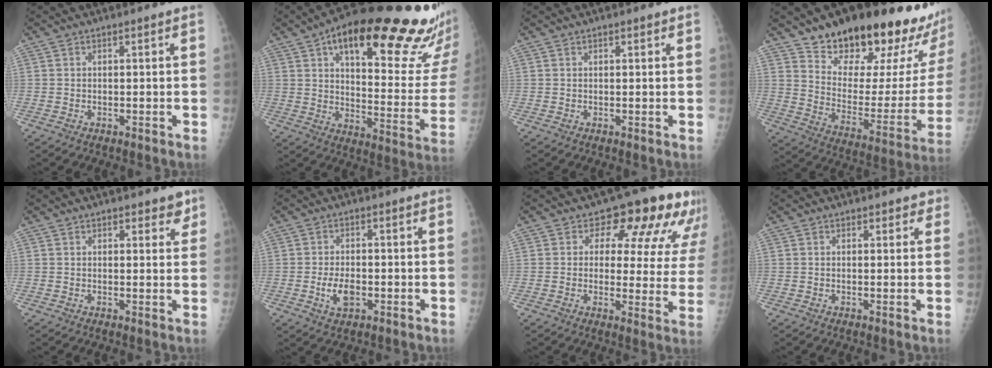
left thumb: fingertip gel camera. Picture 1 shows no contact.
{"total": 30.3, "force": [18.2, 8.7, 22.6], "torque": [-0.282, -0.047, 0.253]}
{"total": 0.7, "force": [0.5, 0.3, 0.3], "torque": [-0.001, -0.002, 0.004]}
{"total": 27.9, "force": [21.6, 9.3, 14.9], "torque": [-0.185, -0.121, 0.303]}
{"total": 3.3, "force": [2.4, 1.8, 1.5], "torque": [0.009, -0.011, 0.029]}
{"total": 4.8, "force": [-1.3, 2.7, 3.7], "torque": [-0.066, 0.002, -0.020]}
{"total": 14.7, "force": [9.2, 8.0, 8.2], "torque": [-0.042, -0.039, 0.092]}
{"total": 1.9, "force": [1.3, 1.2, 0.5], "torque": [0.019, -0.004, 0.010]}